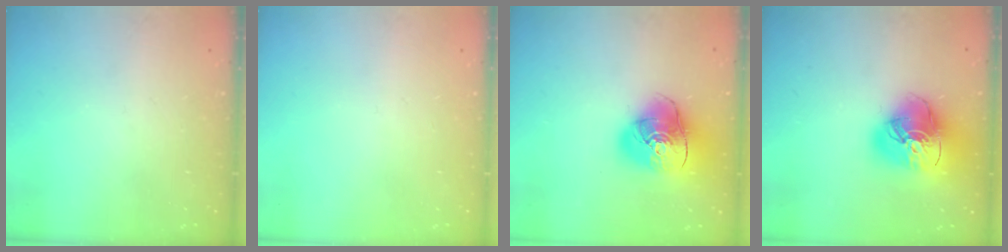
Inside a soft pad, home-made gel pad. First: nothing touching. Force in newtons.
{"total": 0.0}
{"total": 16.8, "press": 16.6, "slide": 2.5}
{"total": 20.2, "press": 20.1, "slide": 2.2}